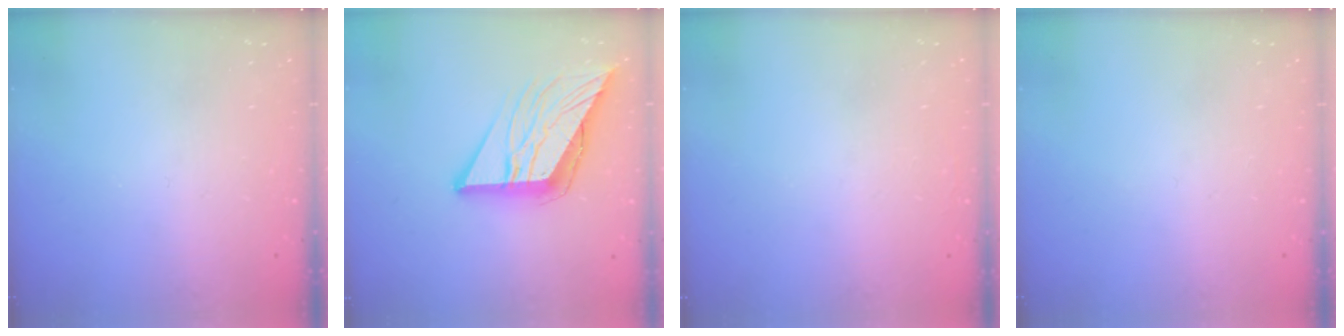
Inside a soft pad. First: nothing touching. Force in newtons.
{"total": 12.2, "press": 12.1, "slide": 1.4}
{"total": 1.6, "press": 1.6, "slide": 0.0}
{"total": 0.0}